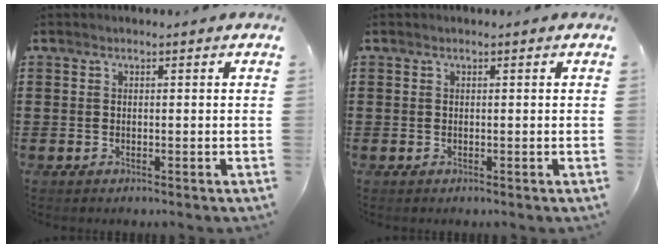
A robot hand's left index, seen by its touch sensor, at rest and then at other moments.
{"total": 0.0}